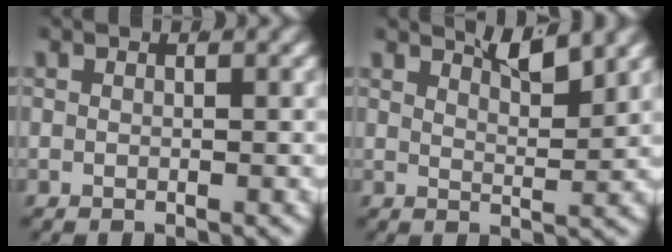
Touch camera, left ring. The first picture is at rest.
{"total": 3.6, "force": [3.1, -0.2, 1.7], "torque": [-0.027, -0.010, 0.058]}